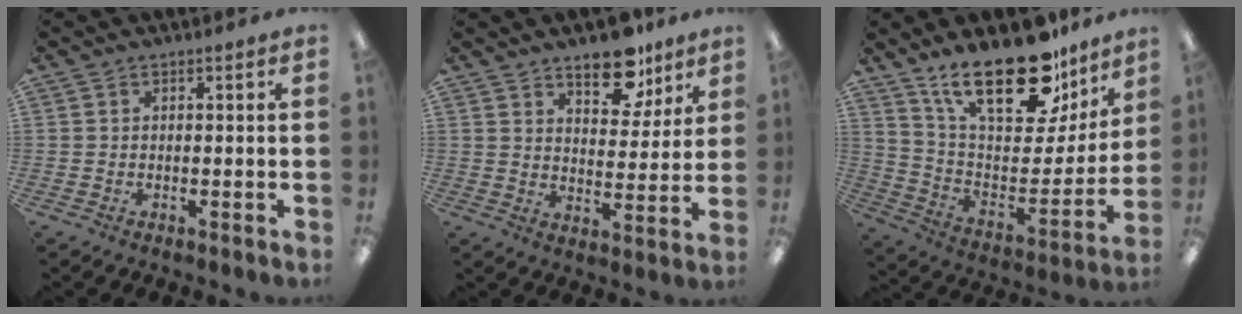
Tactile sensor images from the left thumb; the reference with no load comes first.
{"total": 11.8, "force": [8.6, 5.6, 5.9], "torque": [-0.060, -0.050, 0.147]}
{"total": 25.6, "force": [18.0, 10.4, 15.0], "torque": [-0.226, -0.120, 0.310]}